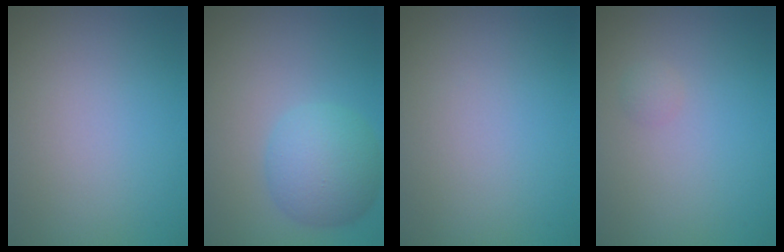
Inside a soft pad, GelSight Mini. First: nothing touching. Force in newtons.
{"total": 5.2, "press": 5.2, "slide": 0.2}
{"total": 0.0}
{"total": 0.7, "press": 0.7, "slide": 0.0}